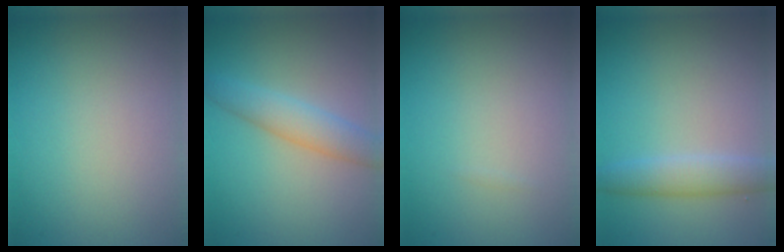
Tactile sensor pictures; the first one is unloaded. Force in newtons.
{"total": 3.3, "press": 3.3, "slide": 0.2}
{"total": 0.0}
{"total": 2.8, "press": 2.8, "slide": 0.1}